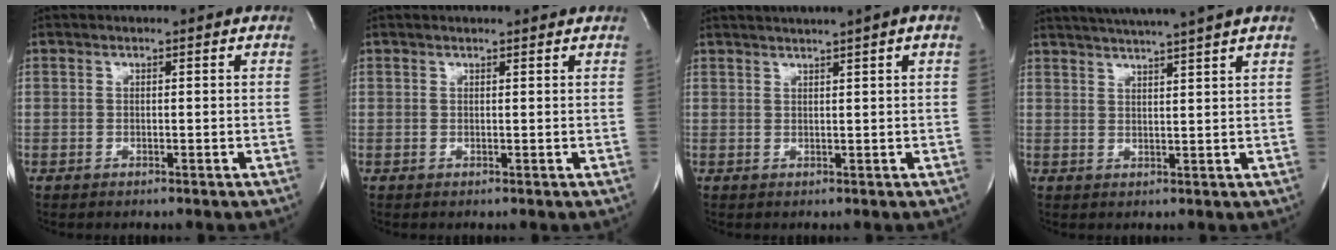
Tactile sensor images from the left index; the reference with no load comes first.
{"total": 2.9, "force": [2.9, 0.2, 0.5], "torque": [-0.012, 0.011, 0.031]}
{"total": 5.7, "force": [4.3, -0.8, 3.7], "torque": [-0.059, 0.026, 0.058]}
{"total": 10.7, "force": [9.3, -1.6, 5.1], "torque": [-0.086, 0.009, 0.126]}